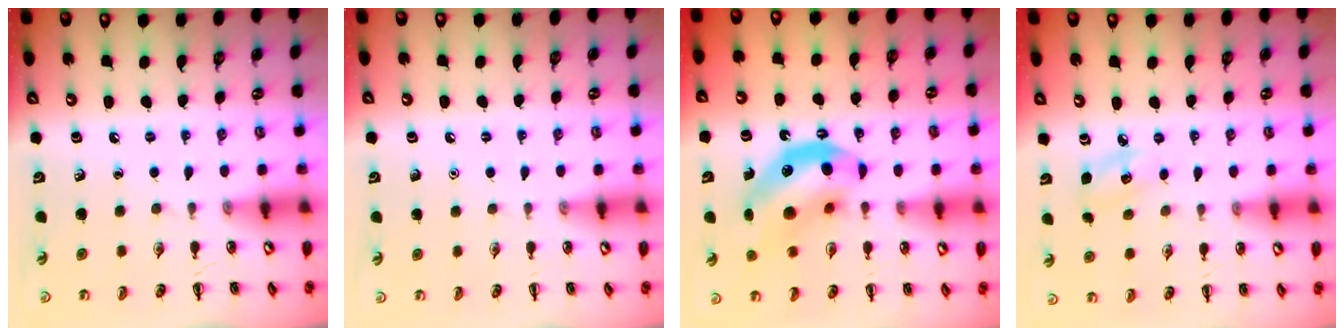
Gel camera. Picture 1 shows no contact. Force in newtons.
{"total": 1.6, "press": 1.6, "slide": 0.1}
{"total": 12.9, "press": 12.5, "slide": 3.3}
{"total": 5.2, "press": 5.1, "slide": 1.2}